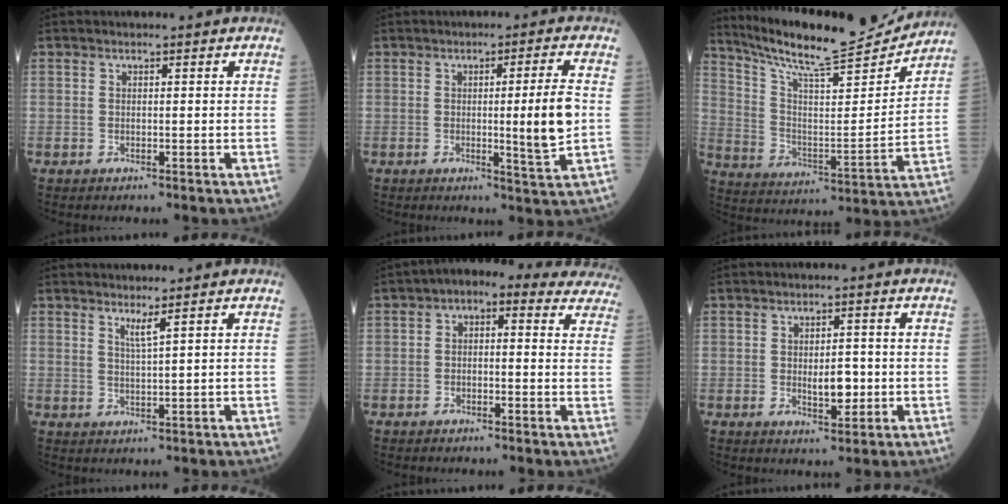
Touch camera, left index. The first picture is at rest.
{"total": 6.4, "force": [-0.3, -1.2, 6.3], "torque": [-0.093, -0.018, -0.005]}
{"total": 18.6, "force": [17.5, 0.5, 6.2], "torque": [-0.125, -0.037, 0.277]}
{"total": 1.8, "force": [1.1, -0.6, 1.2], "torque": [-0.024, -0.015, 0.024]}
{"total": 12.0, "force": [8.8, 5.6, 5.9], "torque": [-0.048, 0.037, 0.077]}
{"total": 3.7, "force": [-0.6, 1.6, 3.3], "torque": [-0.049, -0.005, -0.006]}